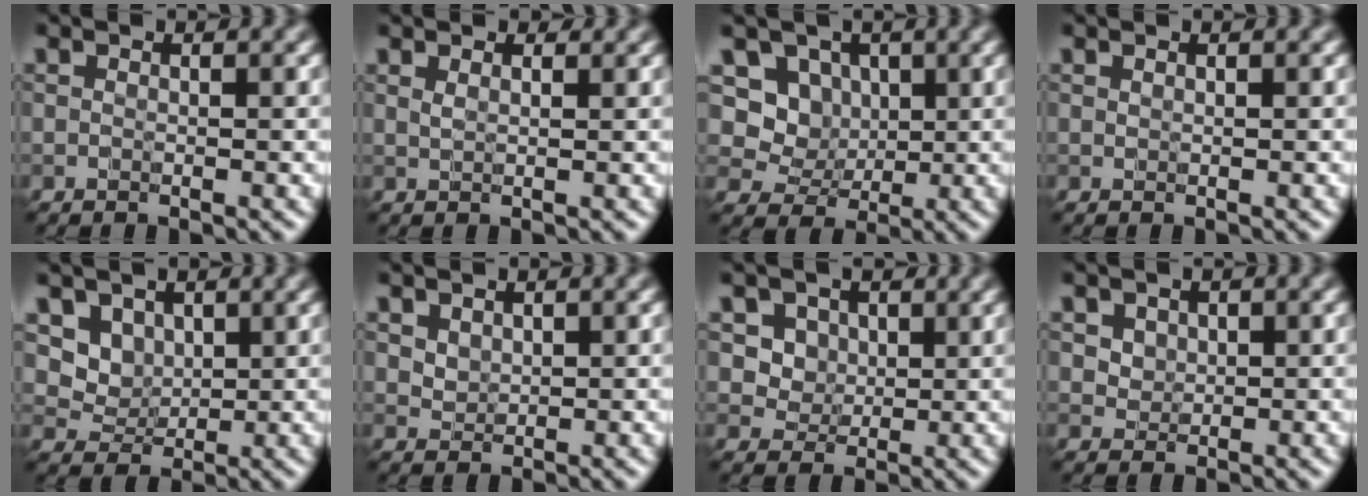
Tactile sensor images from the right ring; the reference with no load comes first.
{"total": 1.5, "force": [1.2, 0.6, 0.7], "torque": [-0.017, -0.001, 0.019]}
{"total": 3.9, "force": [1.3, 3.5, 1.4], "torque": [-0.027, -0.007, 0.017]}
{"total": 0.0}
{"total": 3.2, "force": [1.8, 2.4, 1.0], "torque": [-0.031, -0.021, 0.054]}
{"total": 1.2, "force": [0.9, 0.8, 0.3], "torque": [-0.010, -0.005, 0.027]}
{"total": 4.4, "force": [2.0, 3.5, 1.7], "torque": [-0.046, -0.004, 0.043]}
{"total": 2.5, "force": [1.5, 1.7, 0.9], "torque": [-0.031, 0.003, 0.041]}